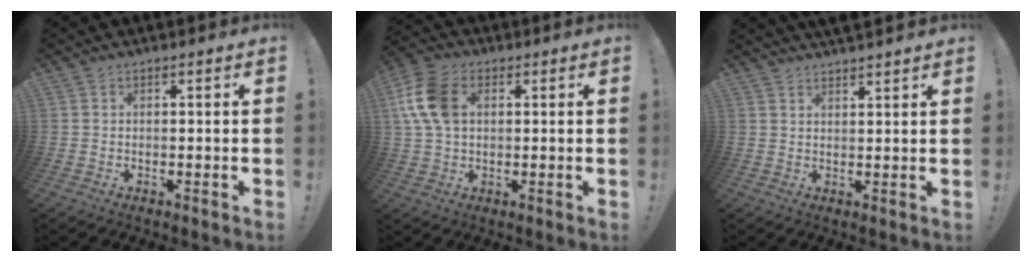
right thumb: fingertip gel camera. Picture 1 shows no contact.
{"total": 12.3, "force": [2.9, 8.4, 8.5], "torque": [-0.178, 0.006, 0.055]}
{"total": 3.0, "force": [2.9, 0.3, 0.7], "torque": [-0.012, -0.017, 0.054]}